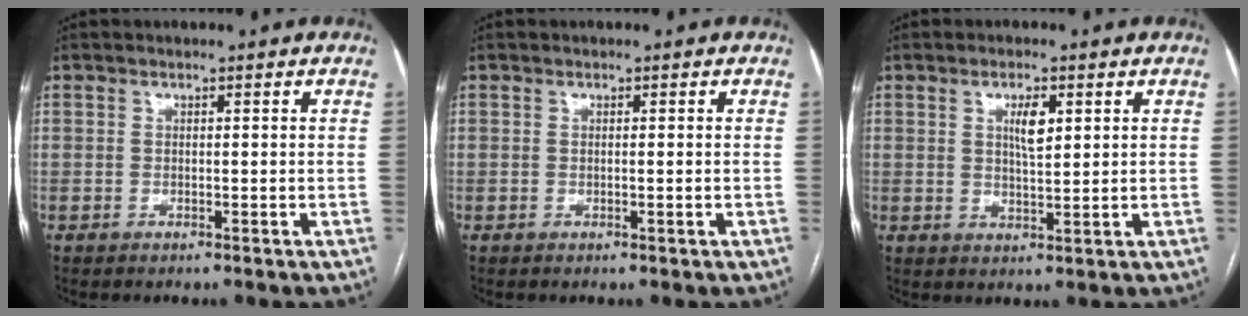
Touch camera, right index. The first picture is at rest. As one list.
[{"total": 0.6, "force": [-0.1, 0.1, 0.5], "torque": [-0.011, -0.001, 0.001]}, {"total": 3.8, "force": [1.4, 1.0, 3.4], "torque": [-0.059, -0.001, 0.025]}]